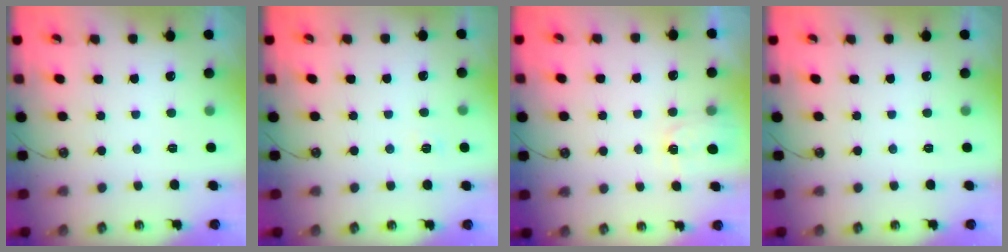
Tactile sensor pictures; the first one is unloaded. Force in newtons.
{"total": 2.6, "press": 2.6, "slide": 0.2}
{"total": 2.0, "press": 2.0, "slide": 0.3}
{"total": 0.0}